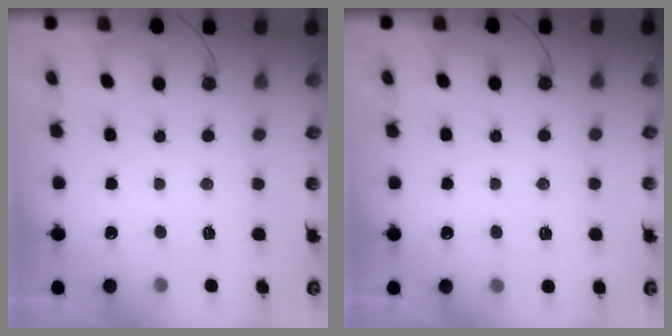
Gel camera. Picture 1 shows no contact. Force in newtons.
{"total": 4.7, "press": 2.5, "slide": 4.0}